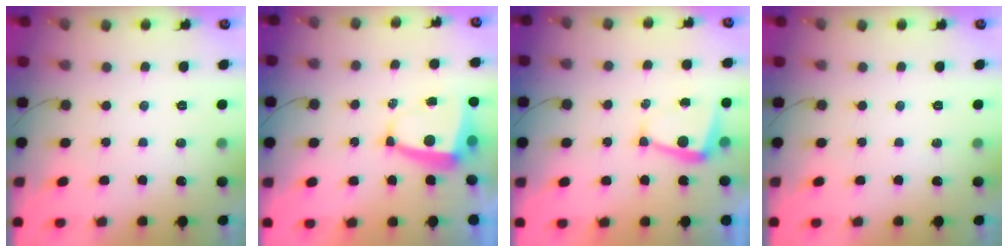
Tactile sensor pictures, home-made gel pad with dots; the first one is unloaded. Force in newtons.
{"total": 5.4, "press": 5.4, "slide": 0.6}
{"total": 4.5, "press": 4.4, "slide": 0.5}
{"total": 0.0}